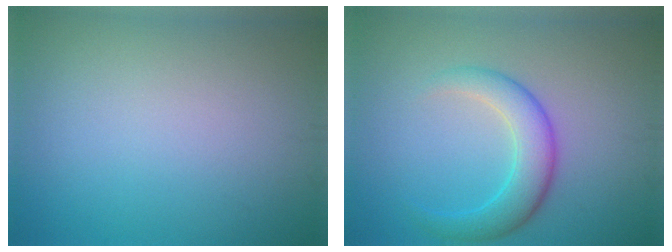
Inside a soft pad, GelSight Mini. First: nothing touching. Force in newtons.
{"total": 4.2, "press": 4.2, "slide": 0.1}